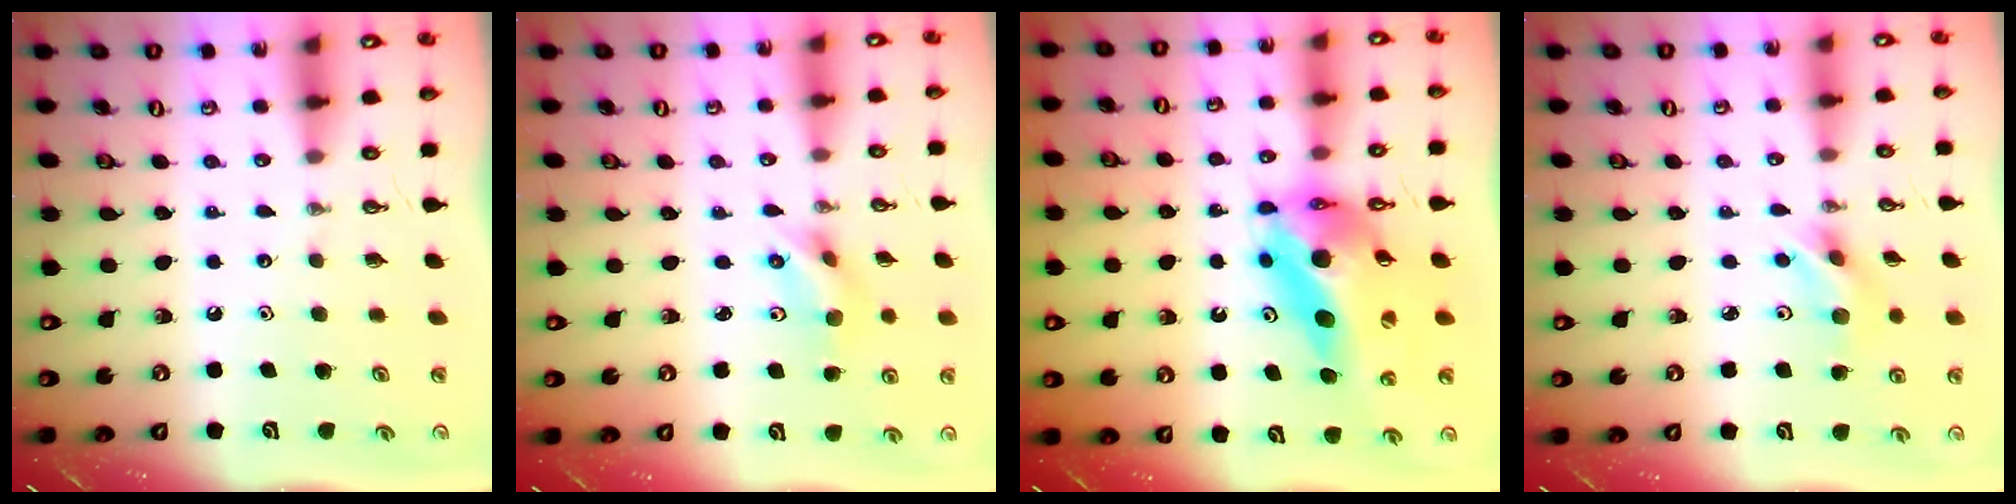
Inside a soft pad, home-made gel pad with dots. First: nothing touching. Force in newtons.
{"total": 5.5, "press": 3.6, "slide": 4.2}
{"total": 18.5, "press": 18.4, "slide": 1.9}
{"total": 6.0, "press": 4.4, "slide": 4.1}